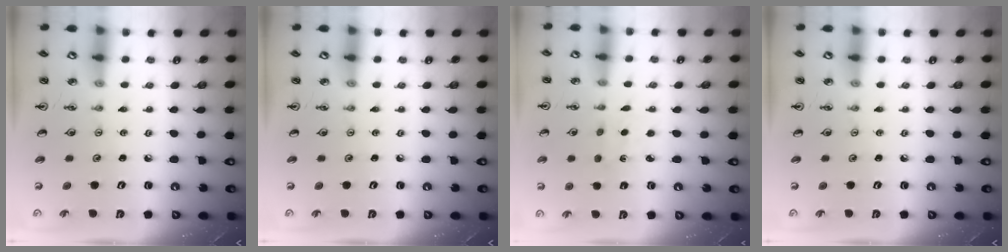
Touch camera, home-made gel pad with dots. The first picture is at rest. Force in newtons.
{"total": 0.0}
{"total": 1.3, "press": 1.2, "slide": 0.3}
{"total": 0.0}